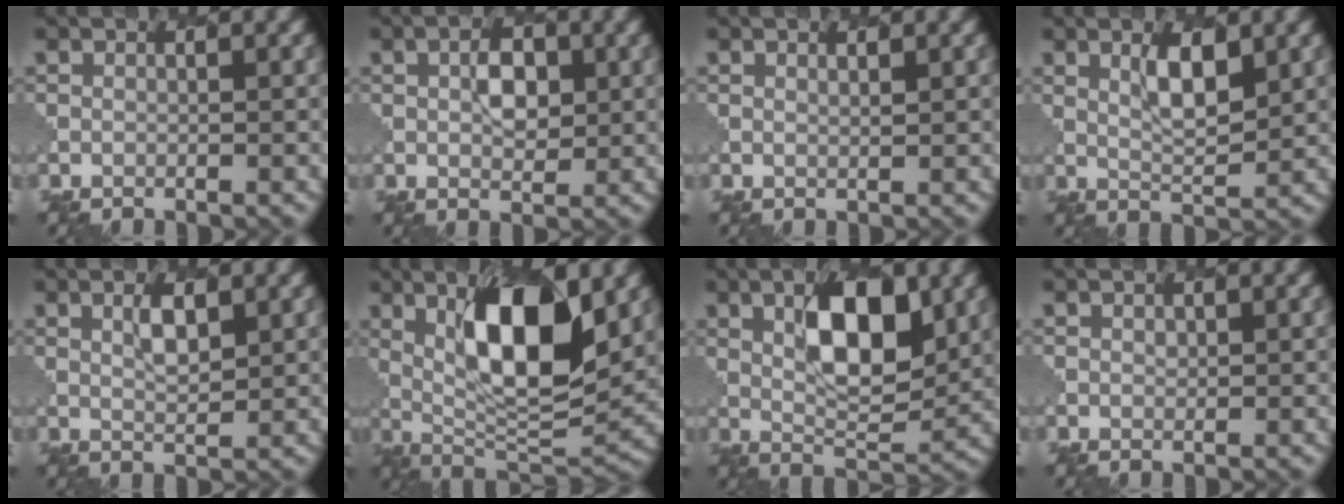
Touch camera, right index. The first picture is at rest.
{"total": 2.9, "force": [0.8, 1.7, 2.2], "torque": [-0.033, 0.002, 0.012]}
{"total": 0.8, "force": [0.7, 0.1, 0.3], "torque": [-0.003, -0.004, 0.013]}
{"total": 3.5, "force": [1.7, 1.0, 2.8], "torque": [-0.051, -0.004, 0.032]}
{"total": 2.1, "force": [1.2, 0.6, 1.7], "torque": [-0.033, -0.002, 0.023]}
{"total": 10.5, "force": [2.9, 3.4, 9.5], "torque": [-0.148, -0.007, 0.054]}
{"total": 7.4, "force": [2.4, 3.0, 6.3], "torque": [-0.095, 0.001, 0.043]}
{"total": 0.7, "force": [0.3, 0.6, 0.3], "torque": [-0.003, -0.003, 0.007]}